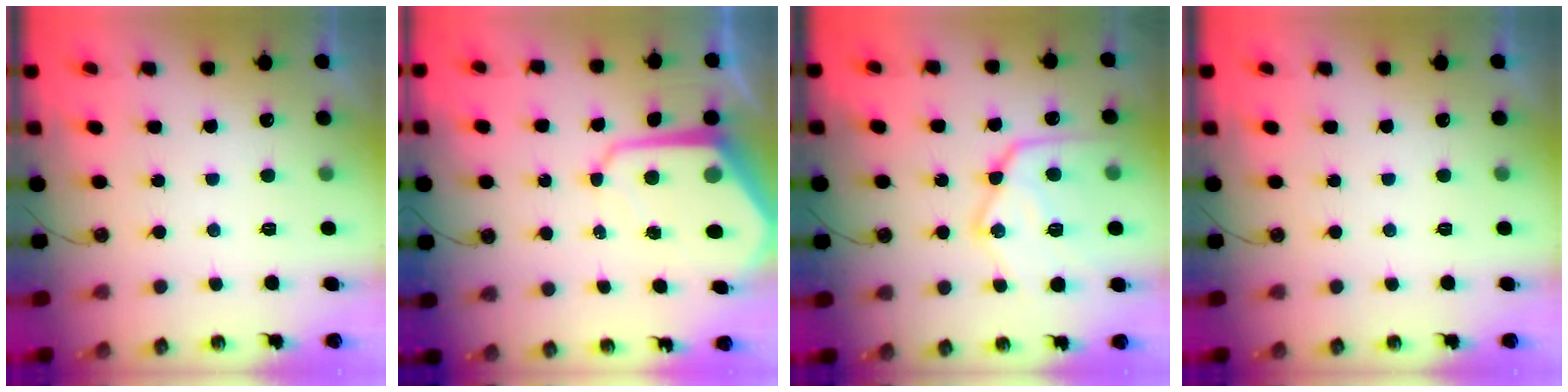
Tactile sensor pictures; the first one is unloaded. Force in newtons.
{"total": 11.4, "press": 11.3, "slide": 1.1}
{"total": 18.0, "press": 17.9, "slide": 1.8}
{"total": 0.0}